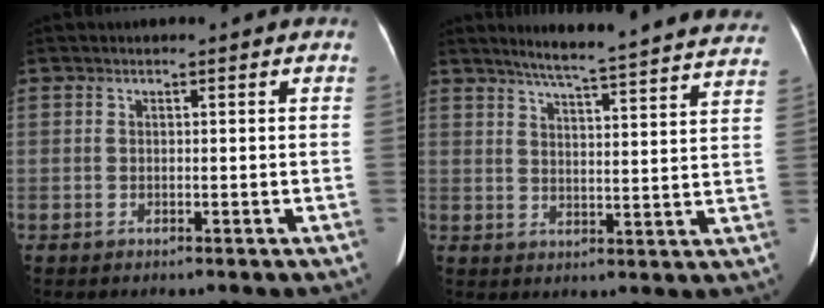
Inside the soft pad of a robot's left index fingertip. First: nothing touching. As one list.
[{"total": 24.6, "force": [22.6, 0.5, 9.8], "torque": [-0.141, -0.046, 0.270]}]